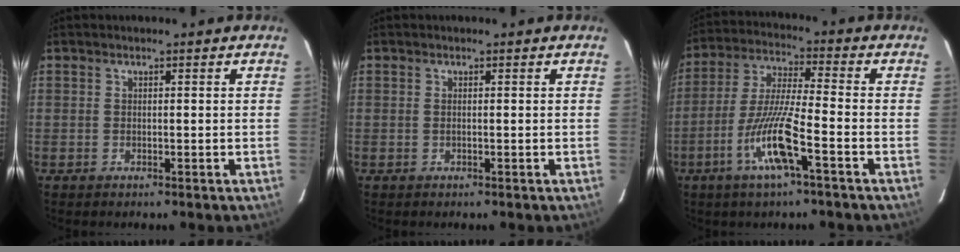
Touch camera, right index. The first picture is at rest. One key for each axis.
{"total": 0.0}
{"total": 11.2, "fx": -4.8, "fy": 0.3, "fz": 10.1, "tx": -0.203, "ty": -0.006, "tz": -0.096}